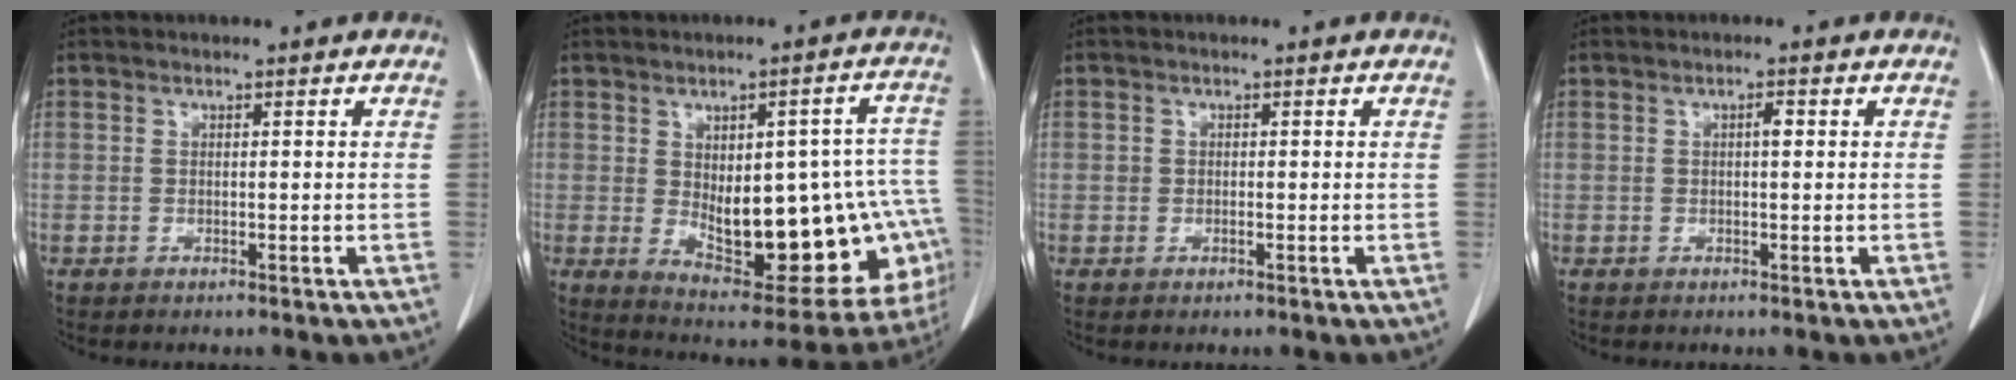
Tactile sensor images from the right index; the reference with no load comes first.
{"total": 22.9, "force": [-2.9, 9.4, 20.7], "torque": [-0.208, 0.025, -0.006]}
{"total": 0.6, "force": [-0.1, 0.5, 0.3], "torque": [-0.005, 0.002, -0.003]}
{"total": 1.2, "force": [0.2, 0.3, 1.1], "torque": [-0.017, 0.003, 0.002]}